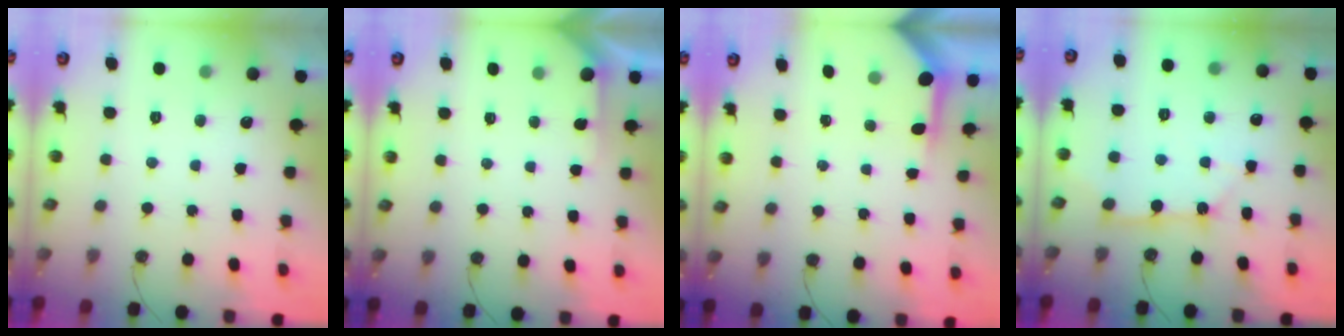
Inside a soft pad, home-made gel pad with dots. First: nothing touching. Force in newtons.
{"total": 2.5, "press": 2.5, "slide": 0.3}
{"total": 4.0, "press": 3.9, "slide": 0.4}
{"total": 9.5, "press": 9.5, "slide": 1.2}